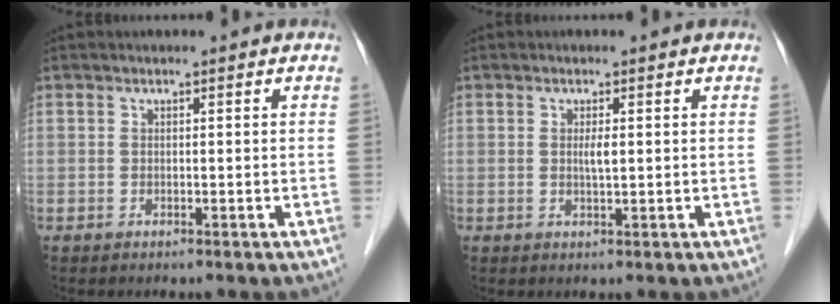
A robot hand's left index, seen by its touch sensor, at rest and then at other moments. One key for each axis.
{"total": 1.4, "fx": -0.3, "fy": 0.1, "fz": 1.4, "tx": -0.031, "ty": -0.006, "tz": -0.004}